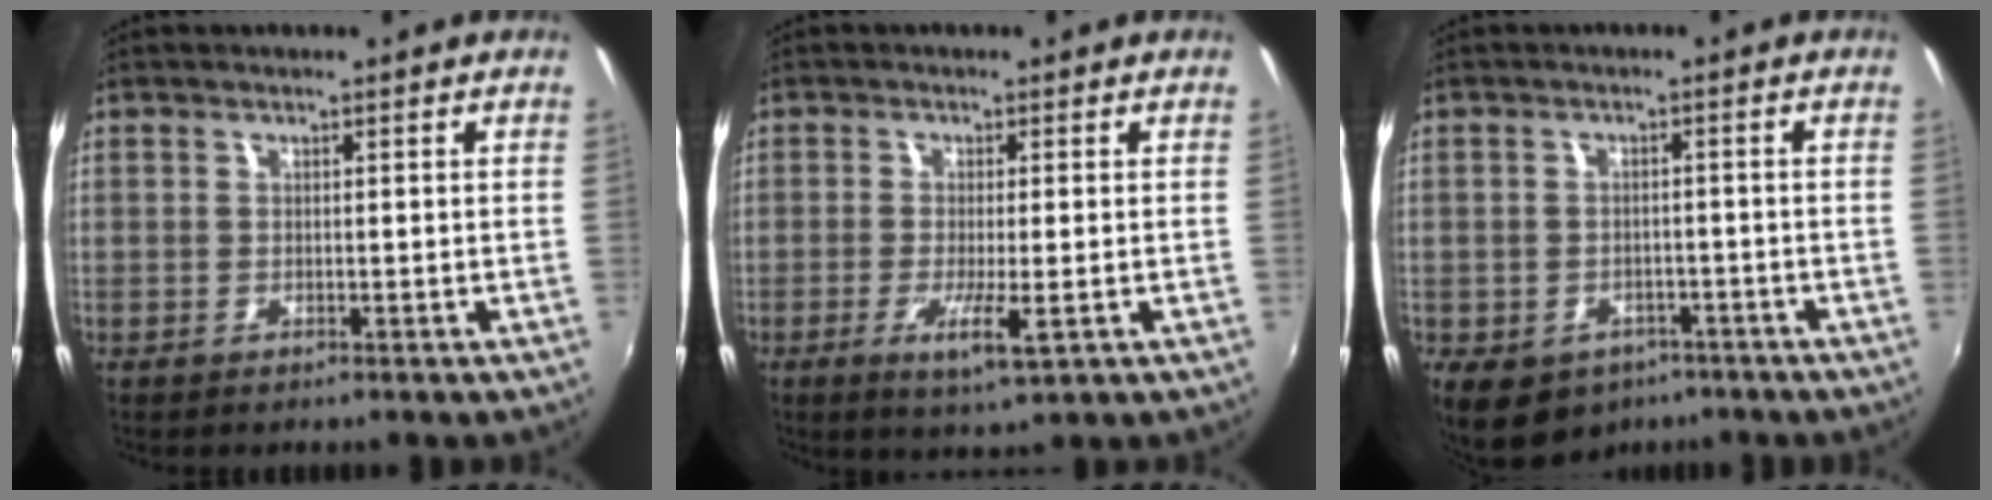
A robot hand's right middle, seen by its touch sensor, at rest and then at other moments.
{"total": 5.2, "force": [-1.8, 0.5, 4.8], "torque": [-0.099, -0.016, -0.033]}
{"total": 10.7, "force": [-6.4, 7.4, 4.4], "torque": [-0.107, -0.013, -0.083]}